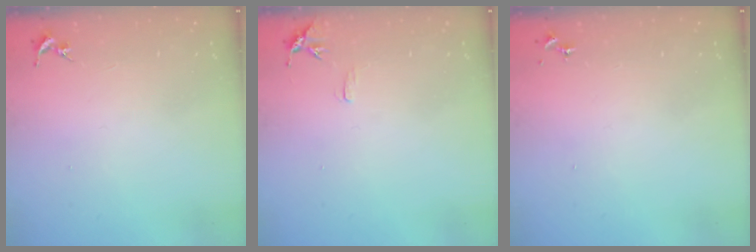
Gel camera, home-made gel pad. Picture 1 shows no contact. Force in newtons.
{"total": 6.4, "press": 6.4, "slide": 0.5}
{"total": 0.0}